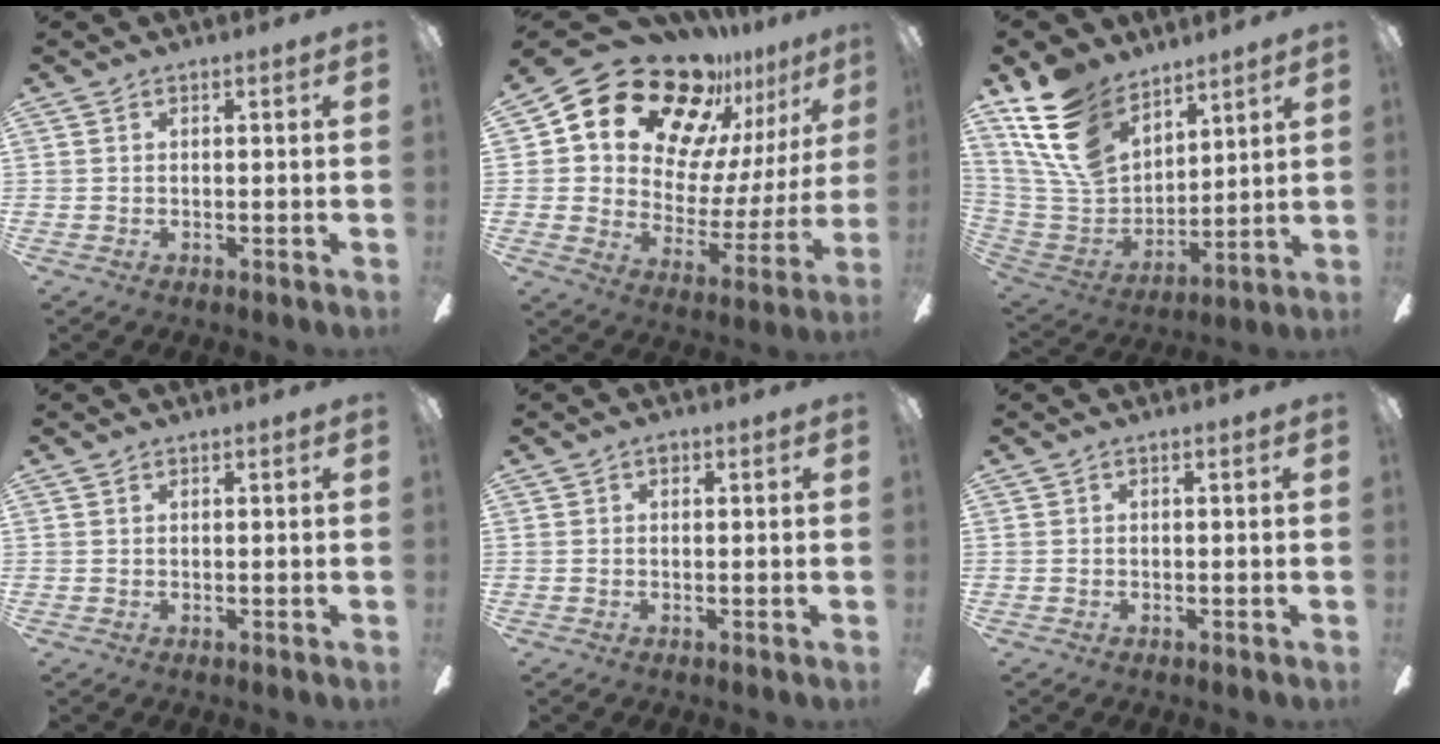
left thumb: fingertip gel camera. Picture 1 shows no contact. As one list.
[{"total": 20.4, "force": [15.9, 10.2, 7.7], "torque": [-0.145, -0.113, 0.290]}, {"total": 18.6, "force": [11.8, 10.8, 9.5], "torque": [-0.228, -0.056, 0.225]}, {"total": 0.6, "force": [0.5, 0.3, 0.2], "torque": [-0.005, 0.002, 0.009]}, {"total": 1.0, "force": [0.5, 0.7, 0.6], "torque": [-0.004, -0.001, 0.007]}, {"total": 0.0}]